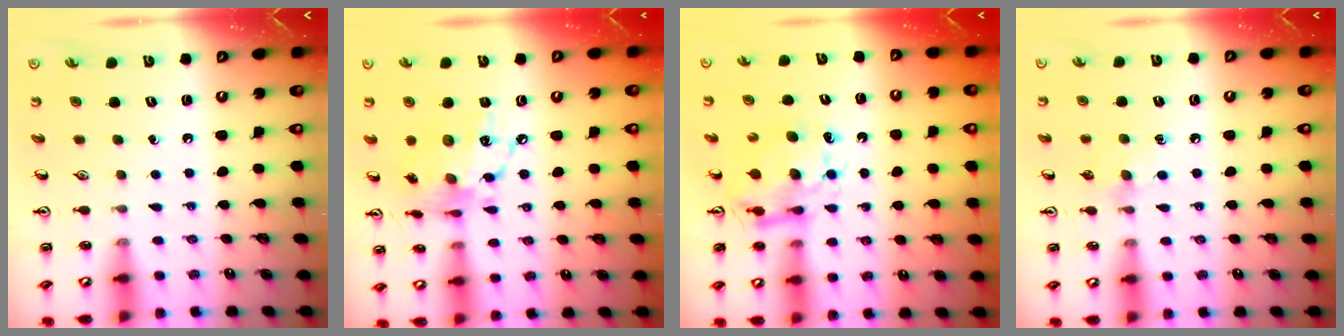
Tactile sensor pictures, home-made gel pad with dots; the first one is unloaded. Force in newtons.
{"total": 14.3, "press": 14.3, "slide": 1.4}
{"total": 8.8, "press": 8.8, "slide": 0.9}
{"total": 6.3, "press": 6.2, "slide": 0.9}